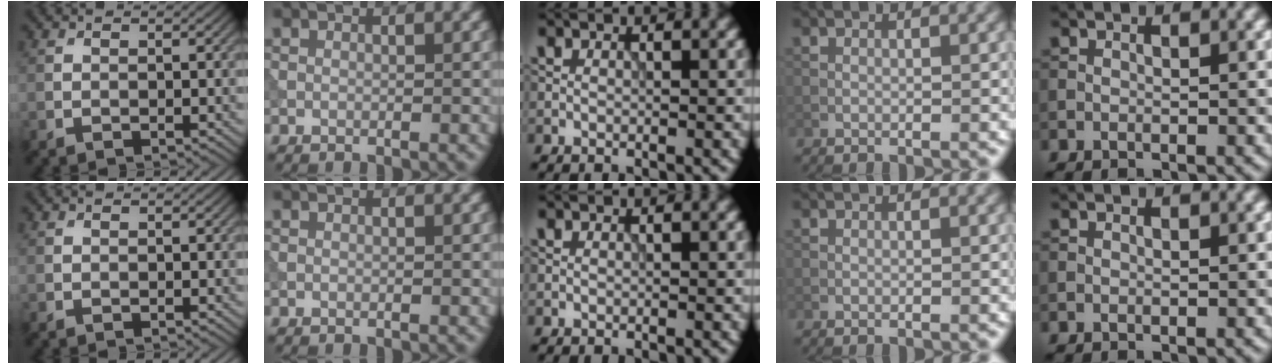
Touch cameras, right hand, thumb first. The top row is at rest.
{}